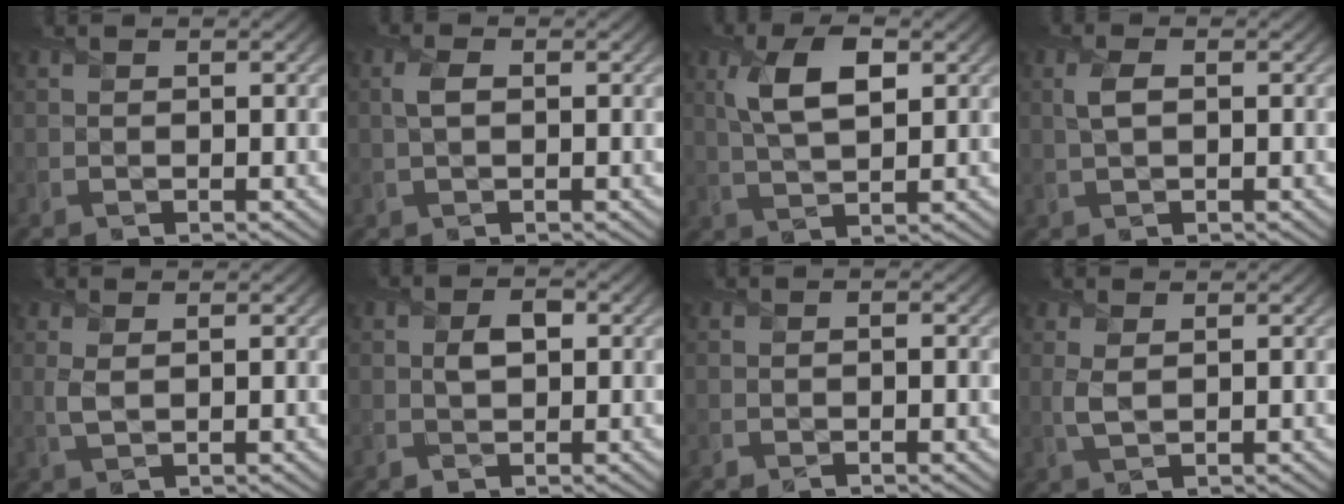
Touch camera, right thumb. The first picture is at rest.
{"total": 1.8, "force": [0.2, 0.8, 1.6], "torque": [-0.040, 0.004, 0.003]}
{"total": 6.5, "force": [2.1, 2.8, 5.6], "torque": [-0.116, 0.003, 0.040]}
{"total": 2.3, "force": [0.4, 0.9, 2.0], "torque": [-0.050, 0.004, 0.007]}
{"total": 1.7, "force": [0.6, 0.6, 1.4], "torque": [-0.038, -0.001, 0.016]}
{"total": 2.4, "force": [0.3, 1.5, 1.8], "torque": [-0.034, 0.000, 0.005]}
{"total": 1.0, "force": [-0.2, 0.4, 0.9], "torque": [-0.015, -0.003, -0.003]}
{"total": 2.0, "force": [0.7, 0.7, 1.7], "torque": [-0.045, -0.001, 0.017]}